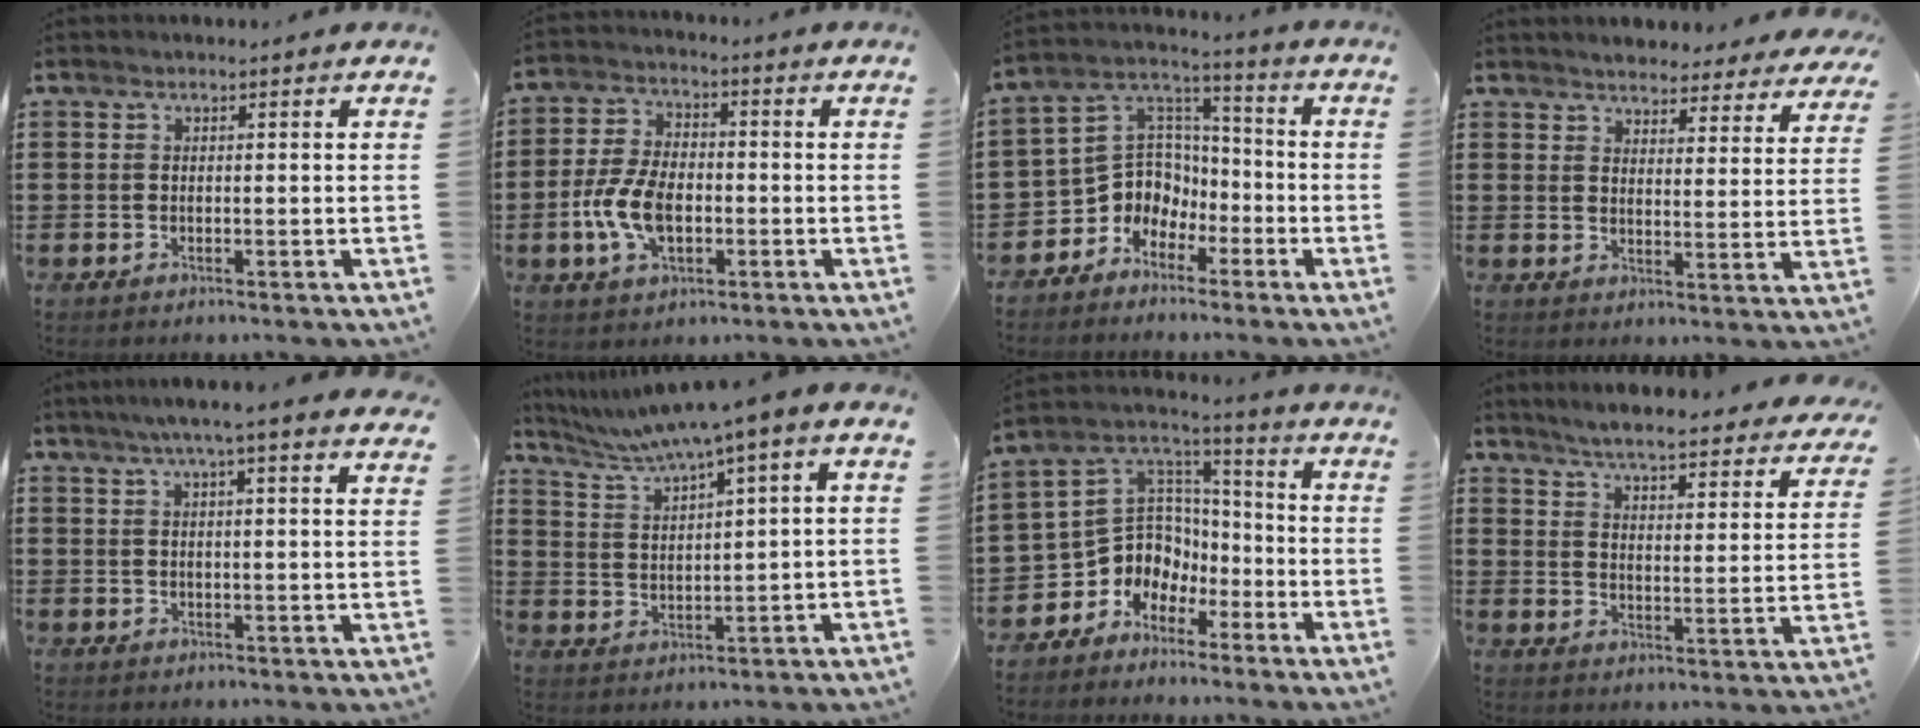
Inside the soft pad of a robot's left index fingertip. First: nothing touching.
{"total": 8.5, "force": [-2.1, 4.9, 6.7], "torque": [-0.163, -0.001, -0.045]}
{"total": 6.7, "force": [-2.9, 6.1, 0.5], "torque": [-0.049, -0.012, -0.060]}
{"total": 3.8, "force": [3.8, 0.4, 0.0], "torque": [-0.018, -0.018, 0.068]}
{"total": 4.5, "force": [3.6, -0.2, 2.7], "torque": [-0.062, -0.005, 0.063]}
{"total": 5.1, "force": [3.6, -0.1, 3.6], "torque": [-0.084, -0.018, 0.056]}
{"total": 7.4, "force": [-3.0, 6.7, 0.8], "torque": [-0.054, -0.016, -0.058]}
{"total": 5.0, "force": [4.8, -0.3, 1.6], "torque": [-0.054, -0.036, 0.077]}